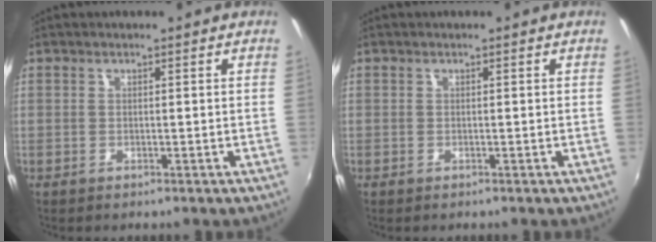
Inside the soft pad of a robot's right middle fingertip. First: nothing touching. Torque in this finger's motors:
{"motor_torque": [0.27, -0.84, -0.20, -0.10]}